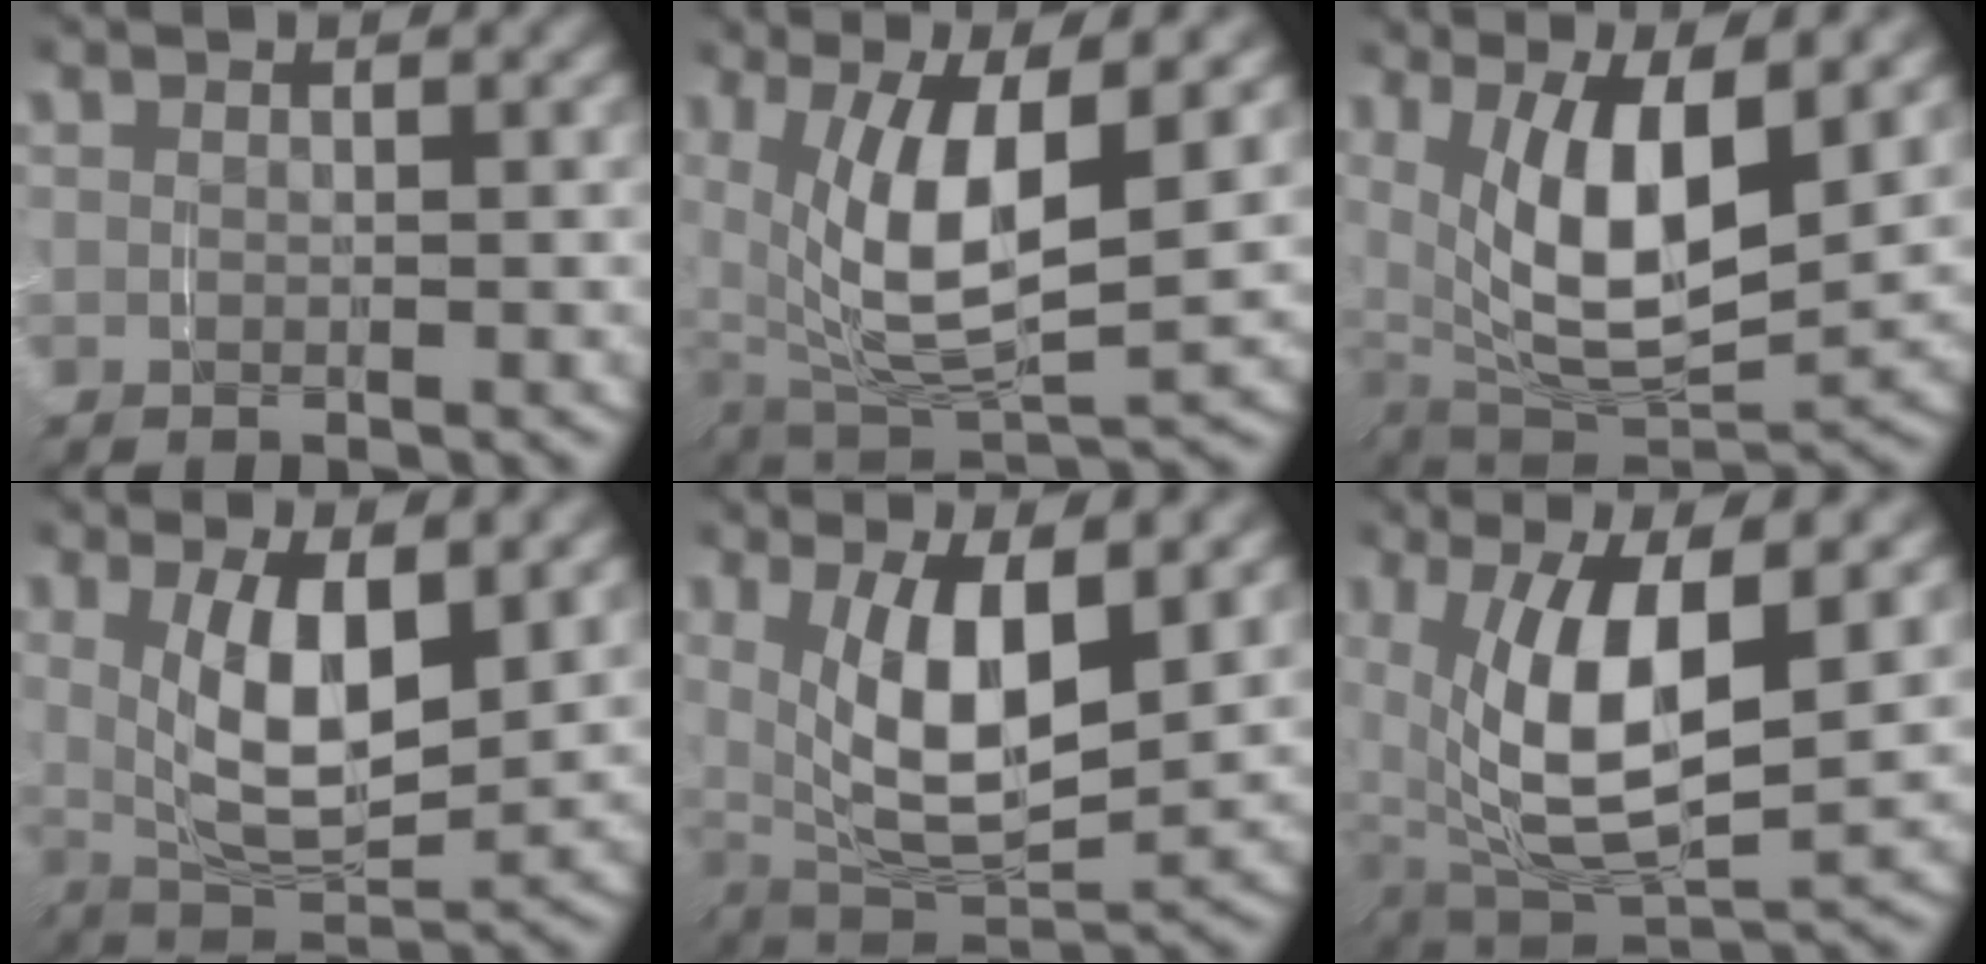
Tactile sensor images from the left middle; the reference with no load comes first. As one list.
[{"total": 10.0, "force": [0.6, 5.6, 8.2], "torque": [-0.171, -0.019, 0.021]}, {"total": 10.0, "force": [0.5, 6.0, 8.0], "torque": [-0.175, -0.035, 0.023]}, {"total": 8.0, "force": [1.1, 4.4, 6.5], "torque": [-0.136, -0.018, 0.027]}, {"total": 9.0, "force": [0.8, 5.1, 7.4], "torque": [-0.157, -0.027, 0.026]}, {"total": 10.8, "force": [0.0, 6.2, 8.8], "torque": [-0.192, -0.032, 0.018]}]